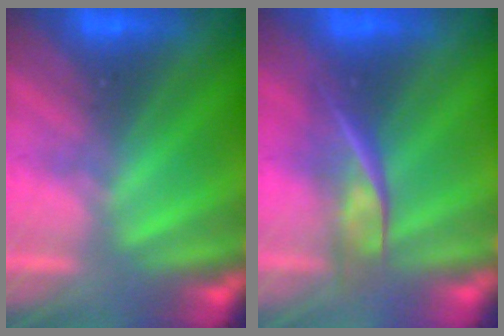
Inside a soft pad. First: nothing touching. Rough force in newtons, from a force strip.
{"total": 2.4}